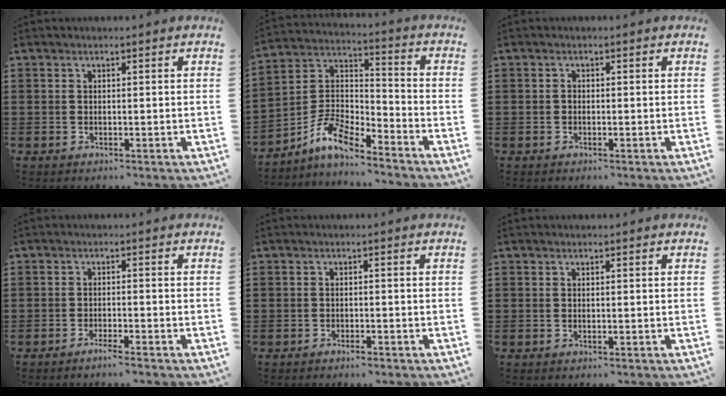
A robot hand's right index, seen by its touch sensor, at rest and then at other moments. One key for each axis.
{"total": 7.8, "fx": -6.0, "fy": 2.5, "fz": 4.3, "tx": -0.112, "ty": -0.002, "tz": -0.126}
{"total": 0.6, "fx": -0.3, "fy": 0.4, "fz": 0.3, "tx": -0.007, "ty": 0.001, "tz": -0.007}
{"total": 1.9, "fx": -1.7, "fy": -0.2, "fz": 0.9, "tx": -0.015, "ty": -0.002, "tz": -0.030}
{"total": 0.9, "fx": -0.8, "fy": 0.2, "fz": 0.3, "tx": -0.008, "ty": -0.001, "tz": -0.015}
{"total": 0.0}